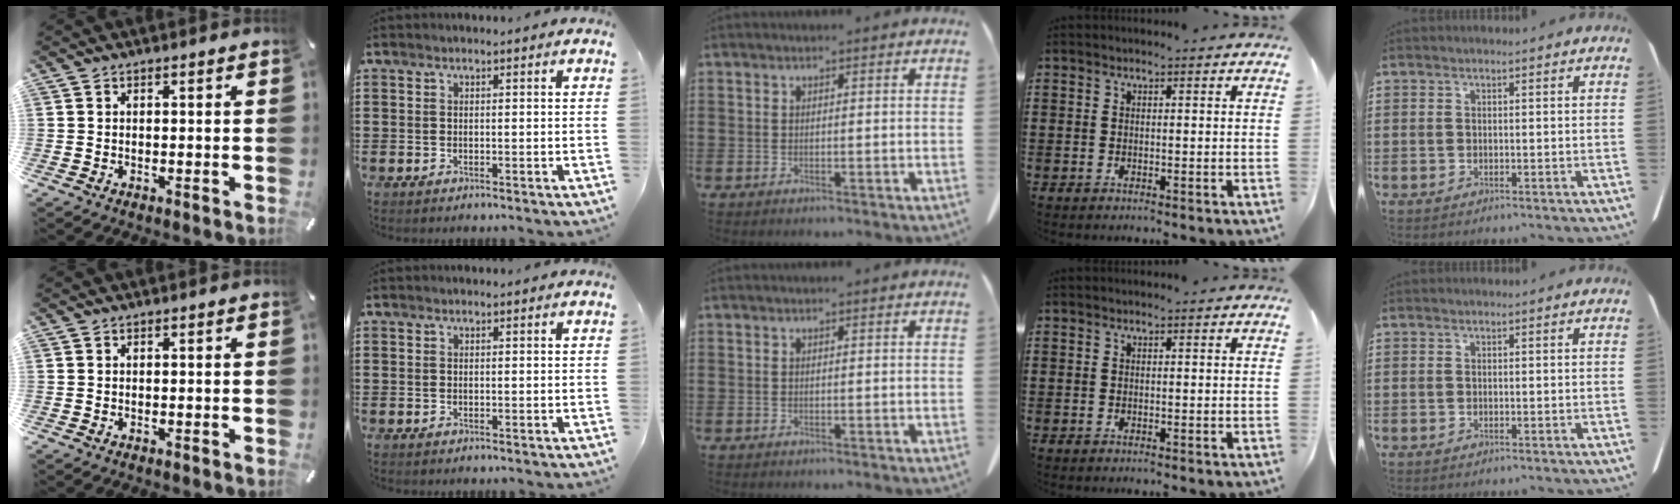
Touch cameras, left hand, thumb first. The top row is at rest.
{}